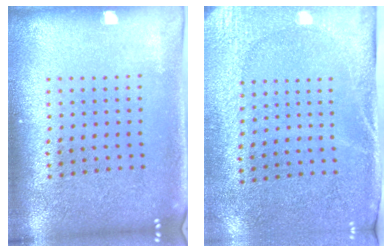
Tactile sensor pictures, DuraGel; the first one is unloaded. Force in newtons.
{"total": 2.8, "press": 2.3, "slide": 1.6}